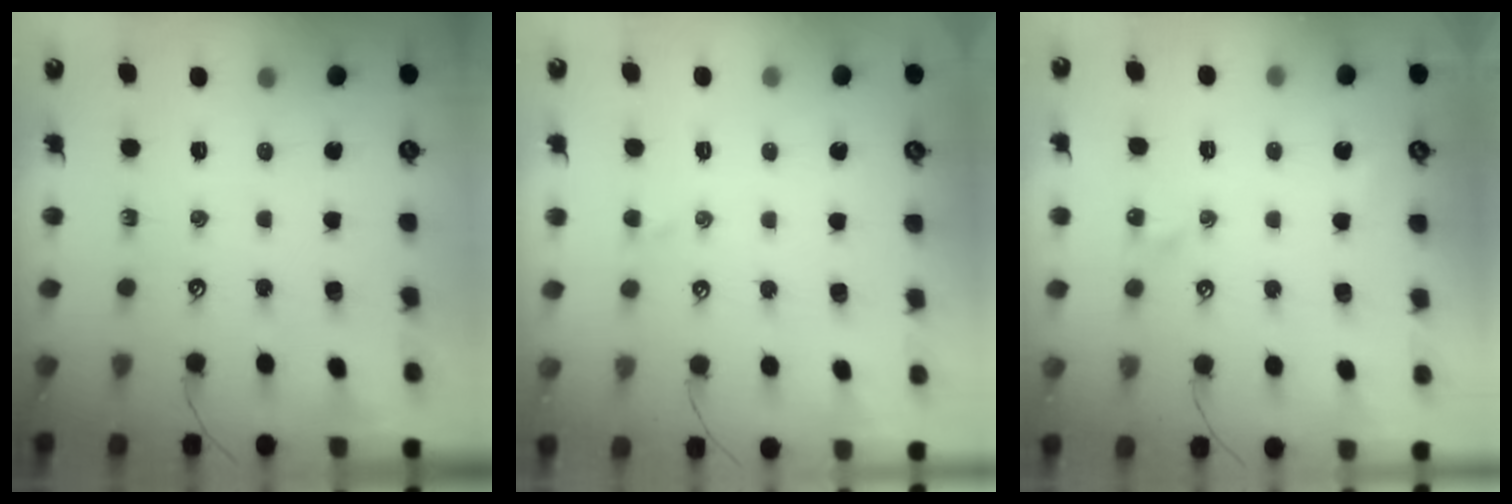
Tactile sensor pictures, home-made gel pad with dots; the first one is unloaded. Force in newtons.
{"total": 0.0}
{"total": 2.8, "press": 2.8, "slide": 0.5}